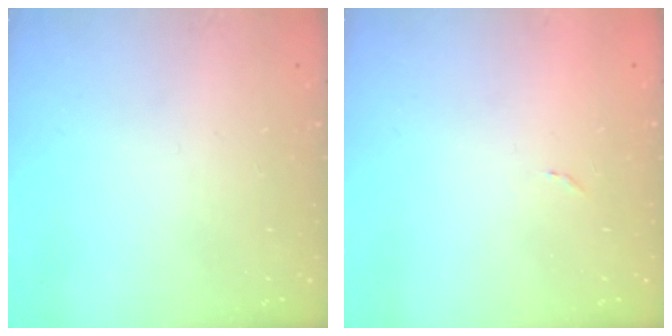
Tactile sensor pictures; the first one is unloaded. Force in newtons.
{"total": 5.0, "press": 5.0, "slide": 0.3}